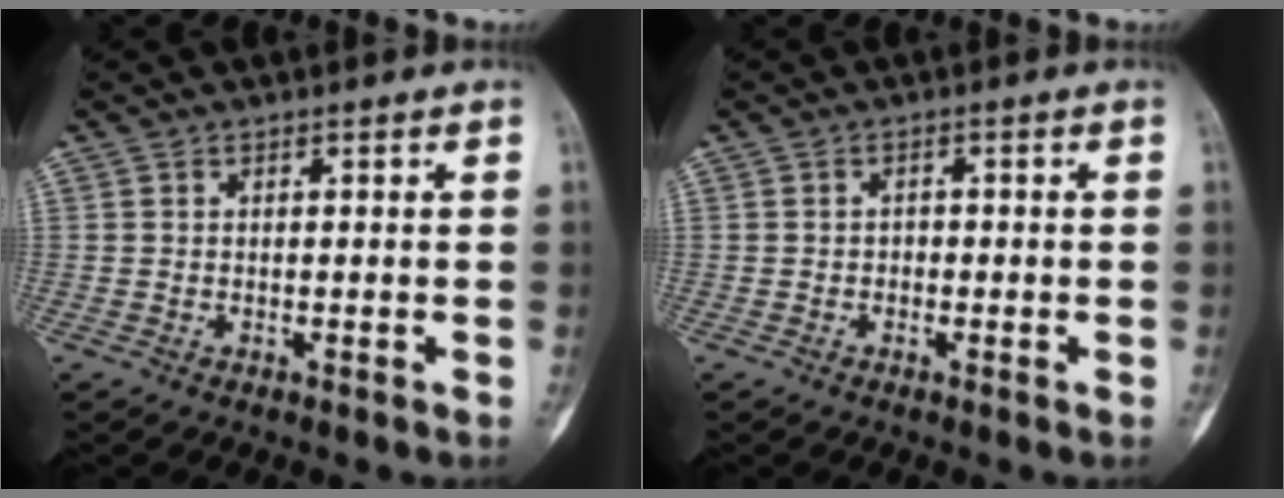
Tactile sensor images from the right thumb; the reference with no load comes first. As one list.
[{"total": 1.1, "force": [-0.5, 0.9, 0.4], "torque": [0.007, 0.006, -0.012]}]